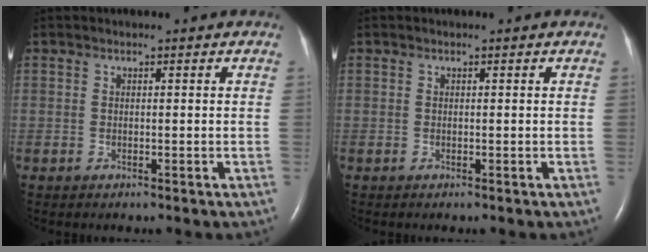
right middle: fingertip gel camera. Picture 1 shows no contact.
{"total": 0.0}